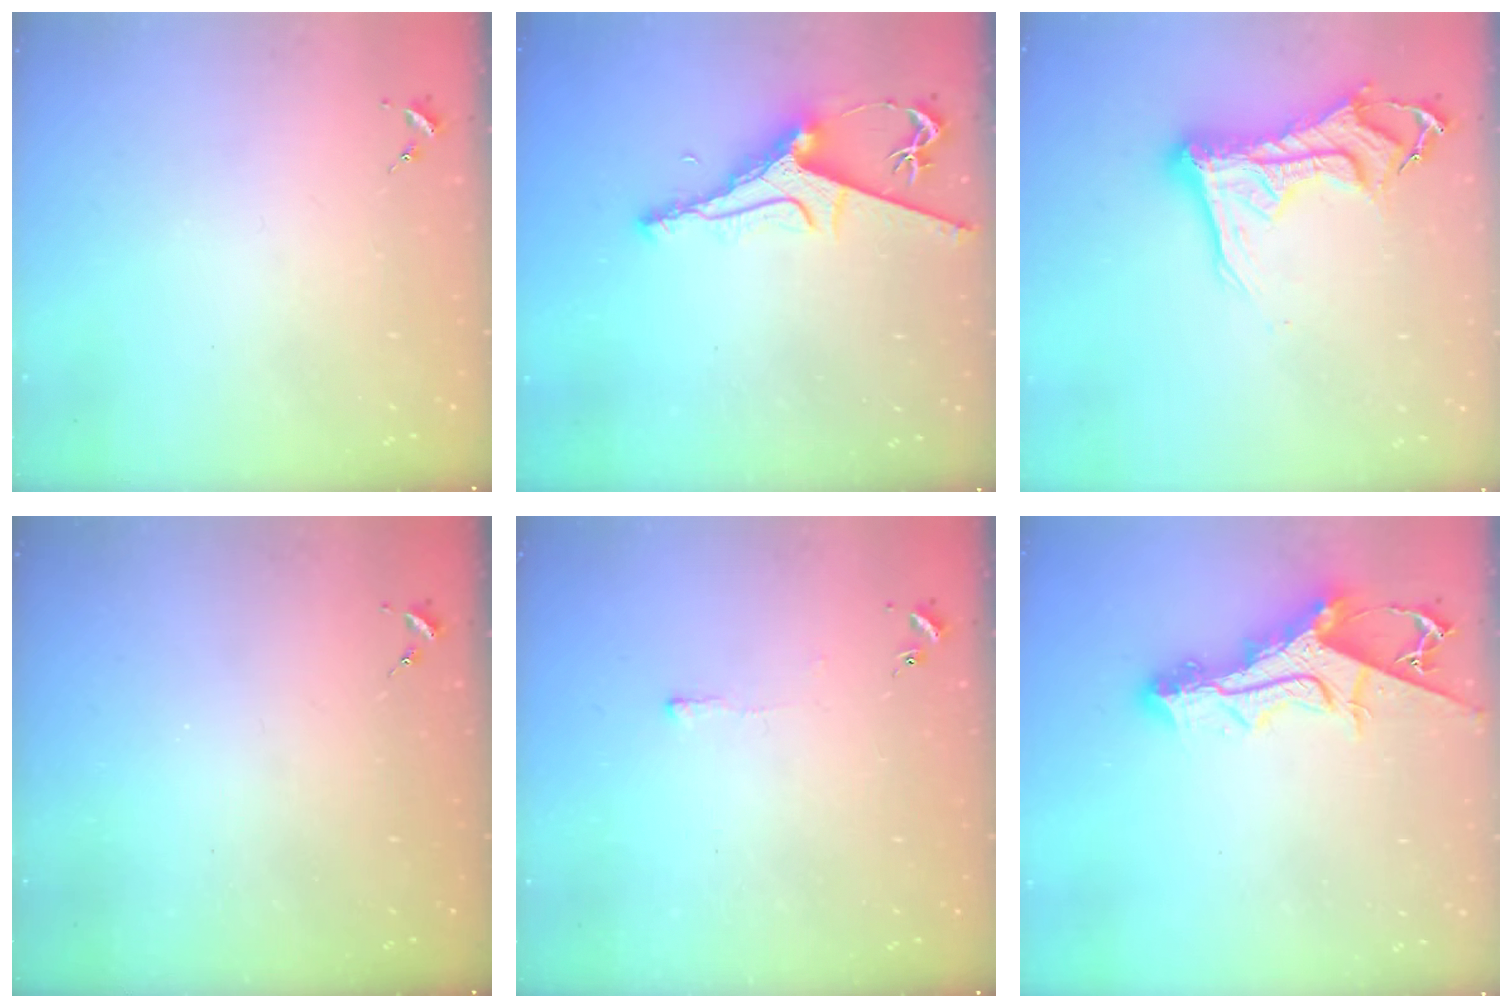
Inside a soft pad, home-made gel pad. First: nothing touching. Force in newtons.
{"total": 8.3, "press": 8.2, "slide": 1.2}
{"total": 16.2, "press": 16.1, "slide": 1.7}
{"total": 0.0}
{"total": 2.4, "press": 2.4, "slide": 0.5}
{"total": 15.1, "press": 15.0, "slide": 1.3}